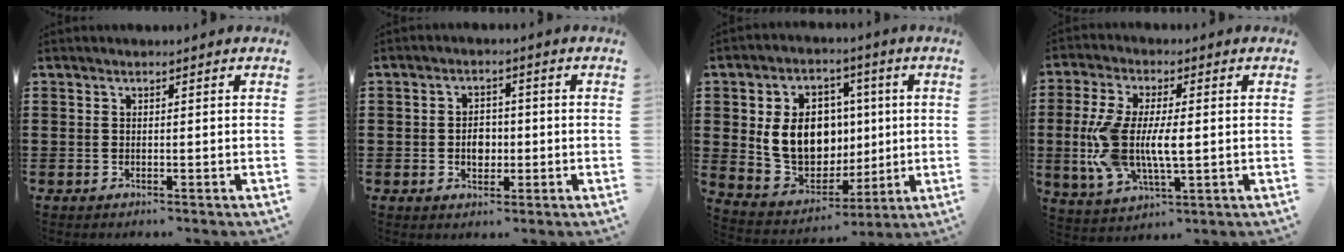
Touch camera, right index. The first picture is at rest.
{"total": 3.5, "force": [-0.5, 2.6, 2.4], "torque": [-0.034, 0.000, -0.015]}
{"total": 11.9, "force": [1.4, 9.4, 7.0], "torque": [-0.157, 0.011, 0.029]}
{"total": 10.4, "force": [-0.1, 4.8, 9.2], "torque": [-0.213, -0.007, -0.008]}